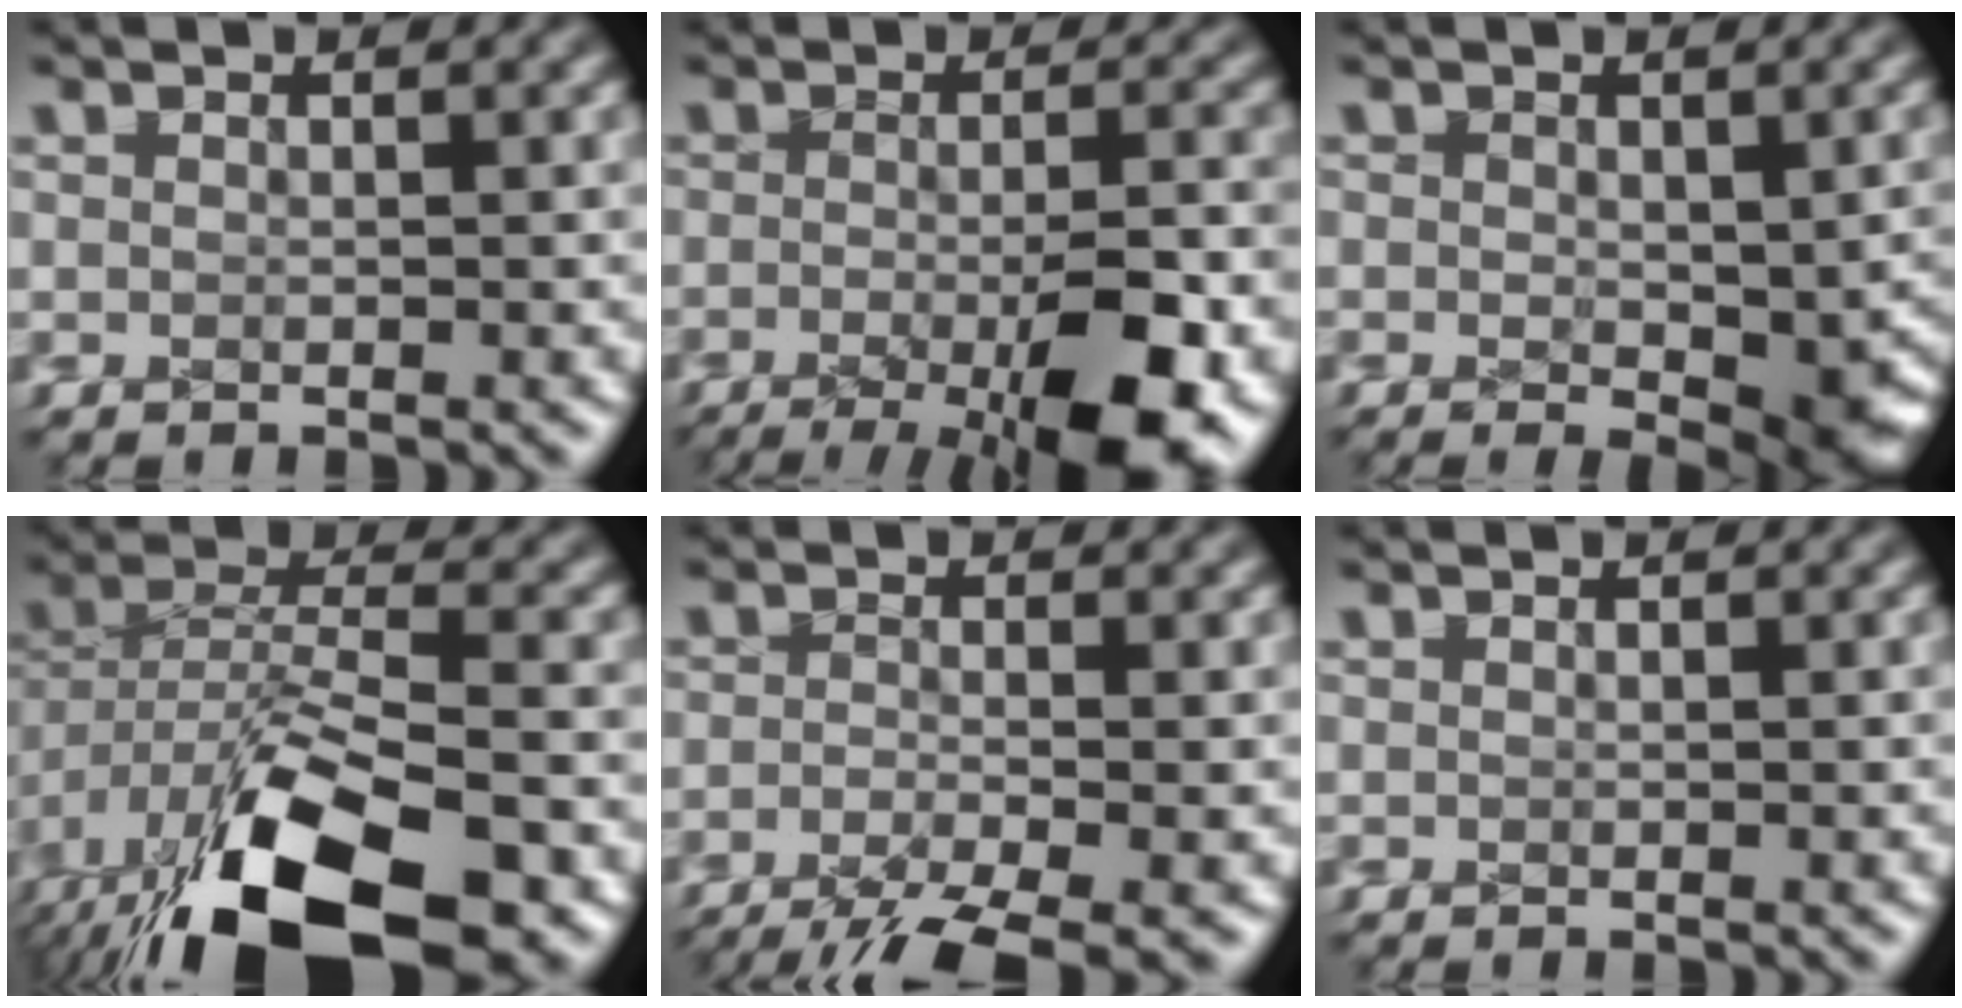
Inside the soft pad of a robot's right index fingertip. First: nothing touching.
{"total": 10.1, "force": [-5.1, 4.5, 7.4], "torque": [-0.097, -0.032, -0.066]}
{"total": 3.3, "force": [-1.2, 1.5, 2.7], "torque": [-0.037, -0.020, -0.013]}
{"total": 7.1, "force": [-3.7, 2.1, 5.7], "torque": [-0.081, -0.002, -0.053]}
{"total": 6.4, "force": [-4.4, 3.2, 3.5], "torque": [-0.049, -0.023, -0.062]}
{"total": 0.0}